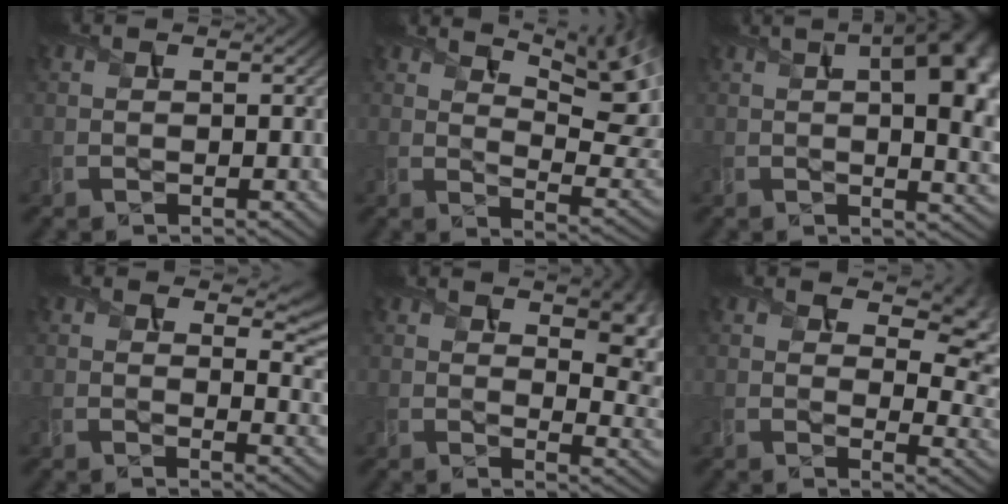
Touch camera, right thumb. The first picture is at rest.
{"total": 13.4, "force": [8.2, 4.0, 9.8], "torque": [-0.159, 0.006, 0.122]}
{"total": 15.5, "force": [2.9, 6.6, 13.8], "torque": [-0.164, 0.018, 0.040]}
{"total": 6.4, "force": [3.7, 2.7, 4.5], "torque": [-0.065, -0.007, 0.062]}
{"total": 11.0, "force": [5.3, 4.2, 8.7], "torque": [-0.121, 0.009, 0.083]}
{"total": 10.8, "force": [5.7, 5.3, 7.4], "torque": [-0.107, -0.012, 0.100]}